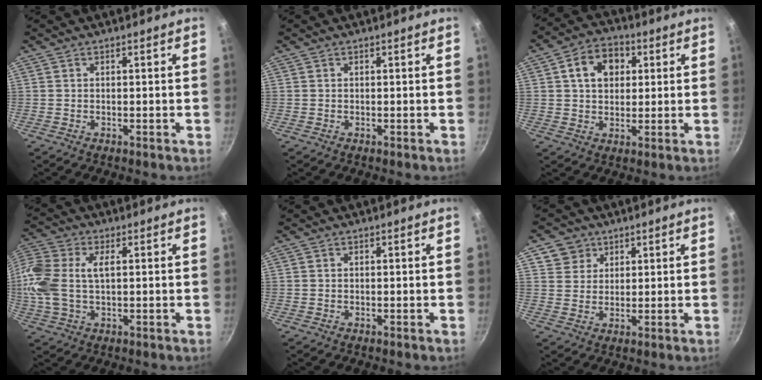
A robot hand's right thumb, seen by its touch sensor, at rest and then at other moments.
{"total": 0.0}
{"total": 9.4, "force": [2.7, 7.0, 5.6], "torque": [-0.067, 0.009, 0.032]}
{"total": 15.3, "force": [2.1, 9.4, 11.9], "torque": [-0.266, 0.019, 0.030]}
{"total": 0.0}
{"total": 5.0, "force": [2.6, 4.2, 0.4], "torque": [0.028, 0.004, 0.045]}